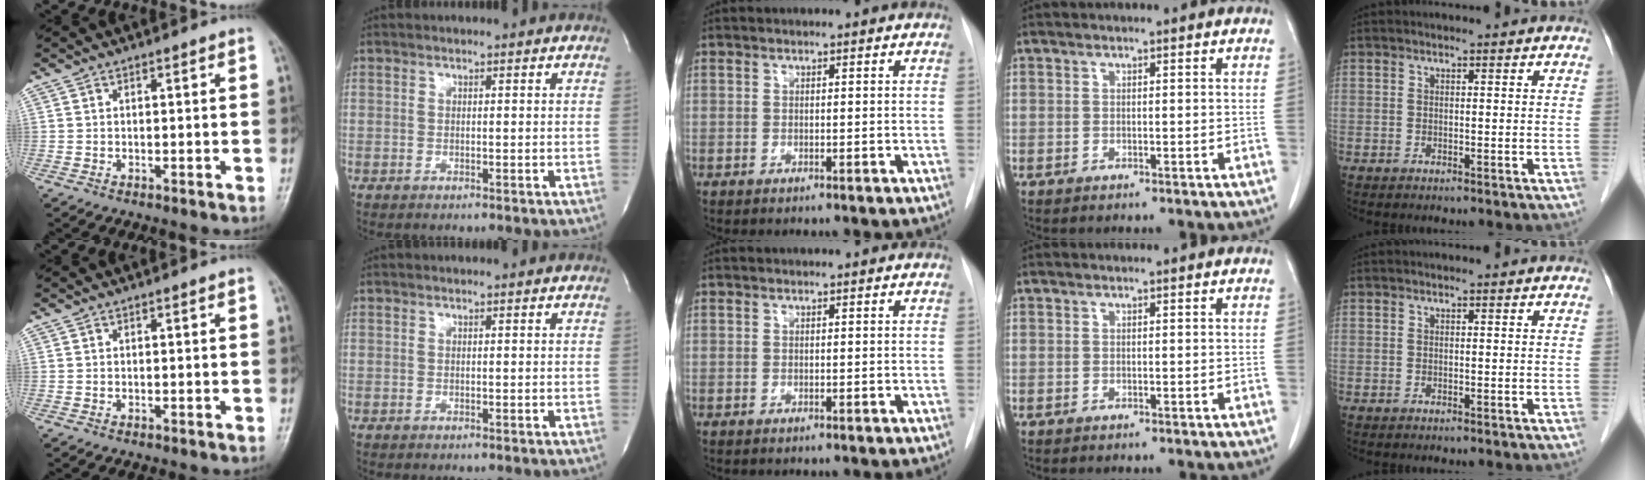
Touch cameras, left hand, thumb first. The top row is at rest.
{}